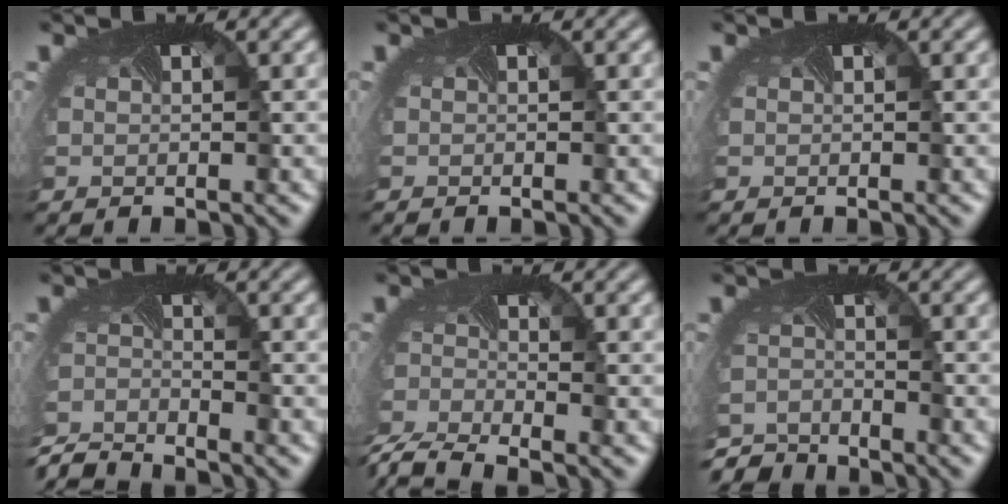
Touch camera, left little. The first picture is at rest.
{"total": 0.0}
{"total": 0.0}
{"total": 4.9, "force": [-4.9, 0.3, 0.4], "torque": [-0.019, -0.022, -0.100]}
{"total": 6.7, "force": [-5.9, 1.8, 2.6], "torque": [-0.066, -0.042, -0.101]}
{"total": 4.8, "force": [-4.8, 0.6, 0.0], "torque": [-0.010, -0.025, -0.093]}